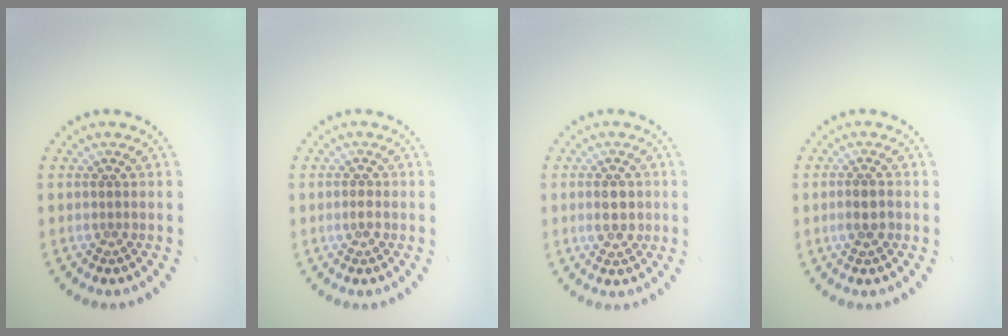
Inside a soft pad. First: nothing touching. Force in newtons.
{"total": 1.1, "press": 1.0, "slide": 0.3}
{"total": 2.7, "press": 2.7, "slide": 0.1}
{"total": 1.8, "press": 1.7, "slide": 0.4}